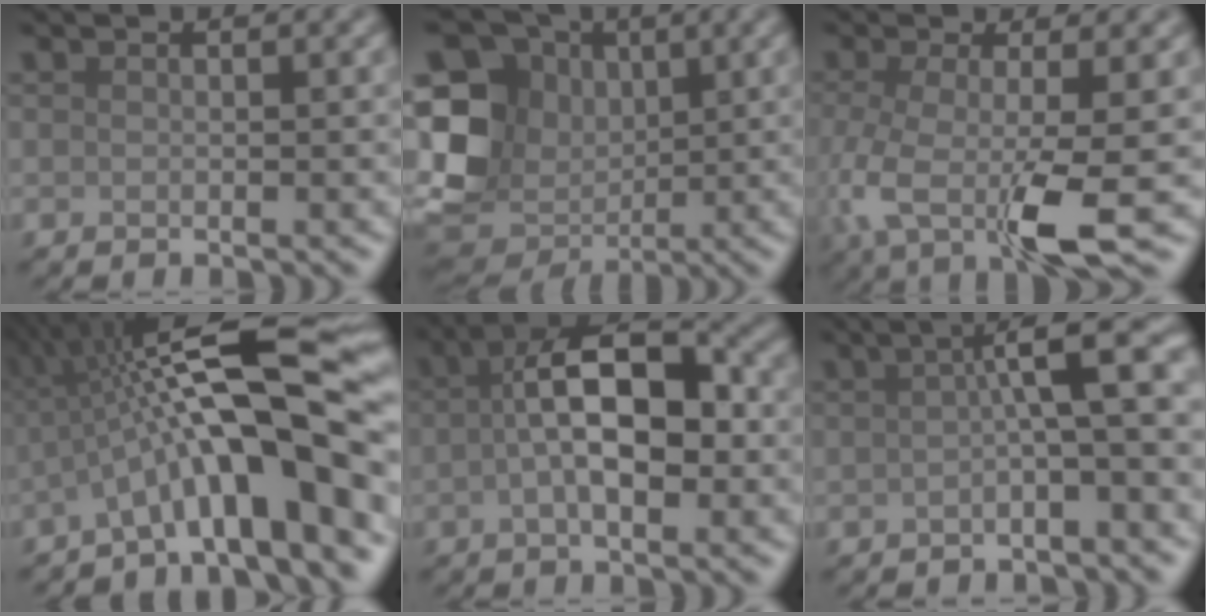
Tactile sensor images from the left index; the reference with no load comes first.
{"total": 9.5, "force": [1.0, 7.6, 5.5], "torque": [-0.125, 0.005, 0.016]}
{"total": 6.9, "force": [-1.6, 1.8, 6.4], "torque": [-0.140, -0.014, -0.035]}
{"total": 13.6, "force": [-1.5, 3.1, 13.2], "torque": [-0.197, 0.029, -0.027]}
{"total": 7.7, "force": [-0.1, 3.3, 7.0], "torque": [-0.119, 0.017, -0.012]}
{"total": 6.0, "force": [0.2, 1.2, 5.9], "torque": [-0.076, 0.022, -0.007]}